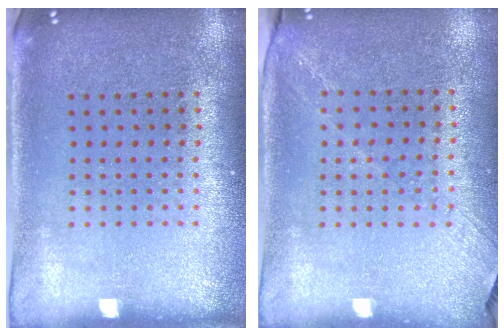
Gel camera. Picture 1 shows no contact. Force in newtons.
{"total": 1.3, "press": 1.0, "slide": 0.8}